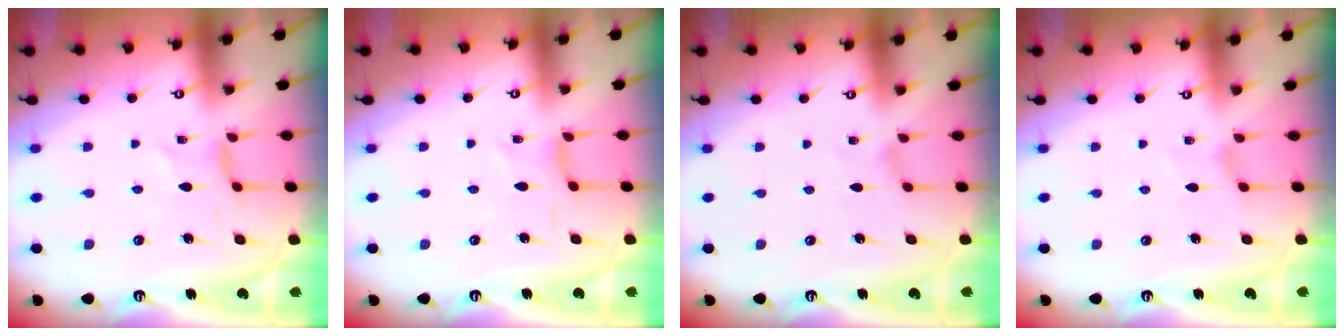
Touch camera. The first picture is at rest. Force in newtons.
{"total": 0.9, "press": 0.9, "slide": 0.2}
{"total": 0.0}
{"total": 0.9, "press": 0.8, "slide": 0.4}